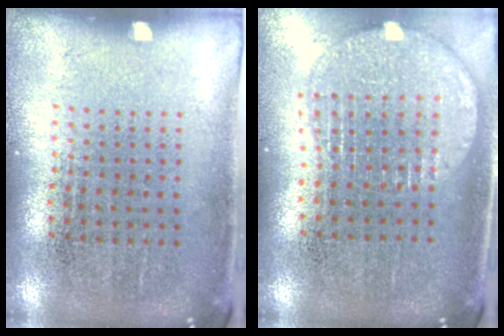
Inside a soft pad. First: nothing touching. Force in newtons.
{"total": 1.8, "press": 1.5, "slide": 1.0}